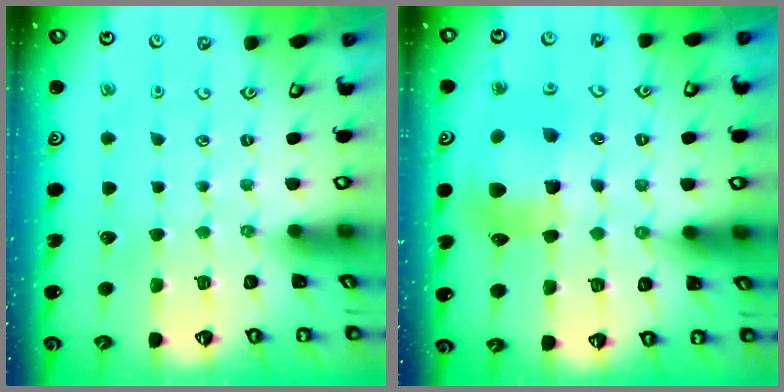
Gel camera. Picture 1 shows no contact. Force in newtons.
{"total": 10.6, "press": 10.6, "slide": 1.2}